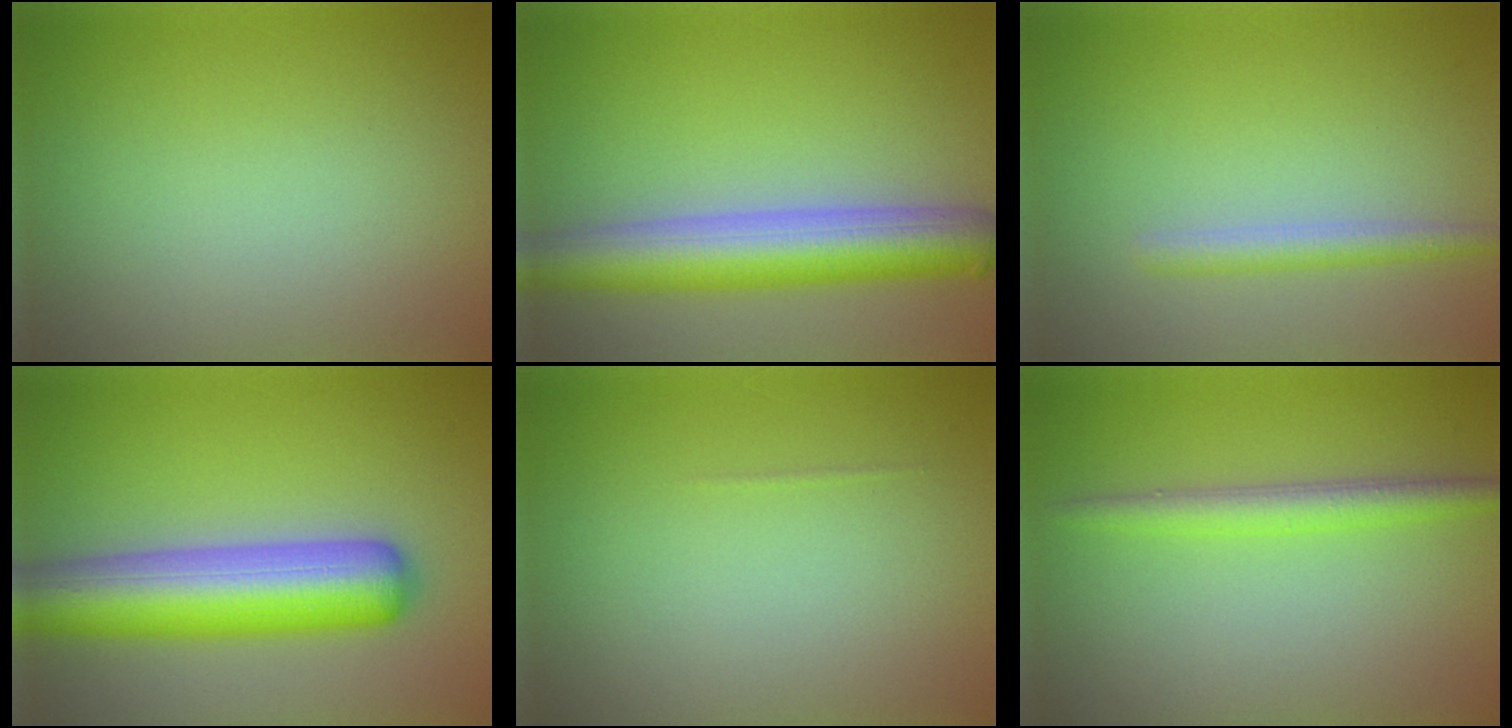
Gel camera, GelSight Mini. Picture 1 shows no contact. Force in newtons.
{"total": 7.1, "press": 7.1, "slide": 0.3}
{"total": 1.8, "press": 1.8, "slide": 0.1}
{"total": 8.7, "press": 8.7, "slide": 0.2}
{"total": 0.0}
{"total": 2.4, "press": 2.4, "slide": 0.2}